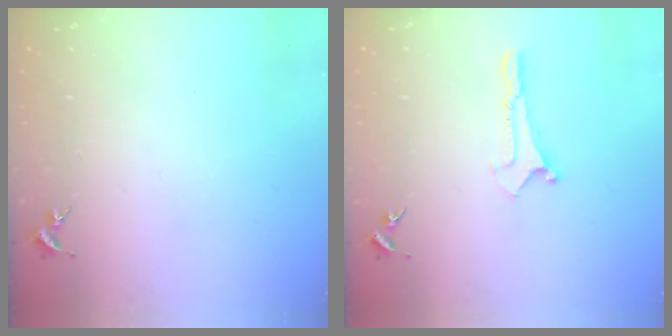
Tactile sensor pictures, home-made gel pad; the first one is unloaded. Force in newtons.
{"total": 0.0}